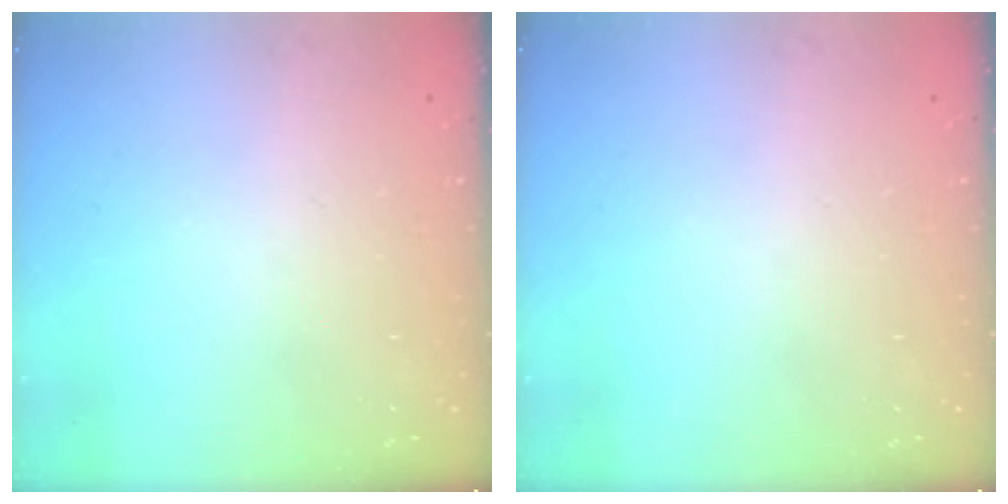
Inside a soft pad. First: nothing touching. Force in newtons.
{"total": 0.0}